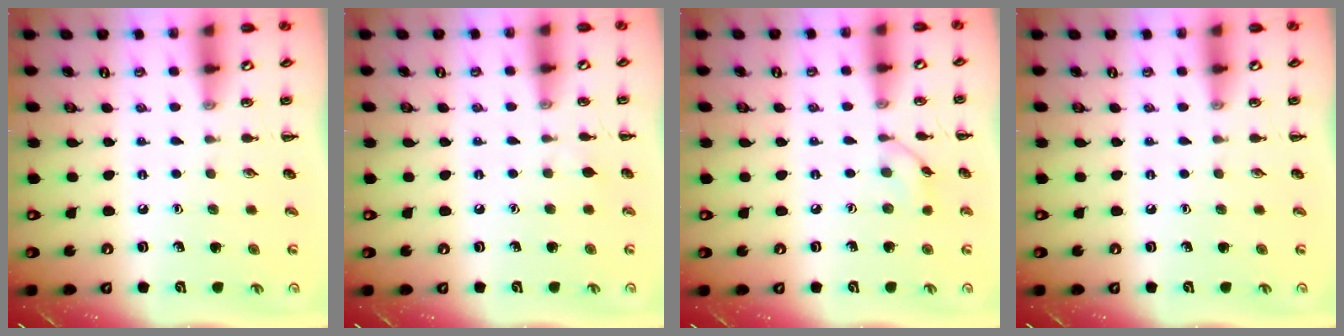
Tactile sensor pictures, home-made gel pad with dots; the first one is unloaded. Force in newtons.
{"total": 2.7, "press": 2.5, "slide": 1.1}
{"total": 6.3, "press": 6.2, "slide": 1.4}
{"total": 0.0}